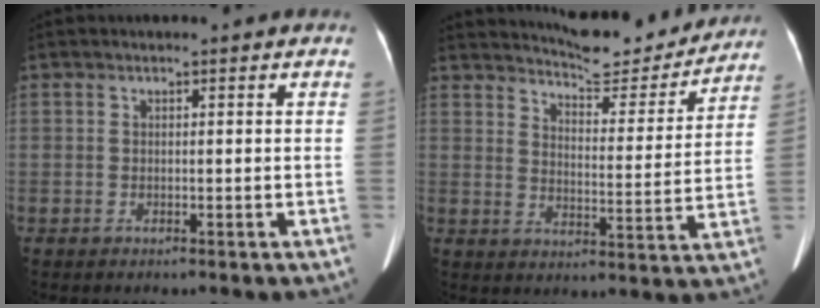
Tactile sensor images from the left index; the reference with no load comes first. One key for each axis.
{"total": 13.1, "fx": 12.5, "fy": 1.7, "fz": 3.4, "tx": -0.047, "ty": -0.022, "tz": 0.164}